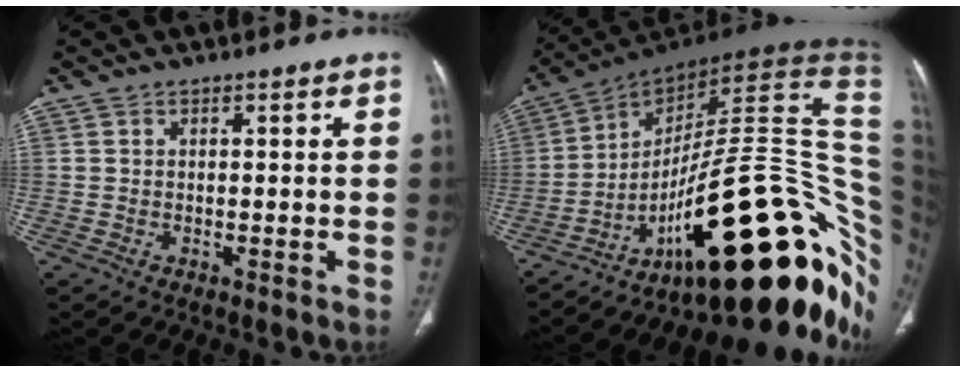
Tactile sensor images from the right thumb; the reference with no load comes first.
{"total": 42.5, "force": [-9.3, 15.0, 38.7], "torque": [-0.430, 0.087, -0.137]}